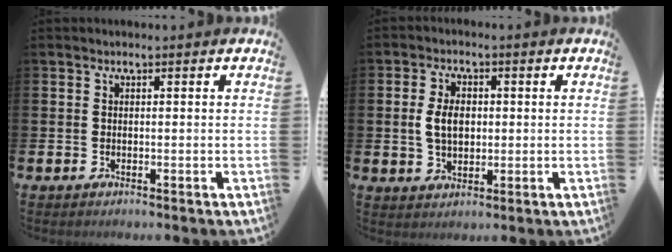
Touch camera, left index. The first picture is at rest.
{"total": 4.4, "force": [0.6, 3.0, 3.2], "torque": [-0.044, 0.003, 0.004]}